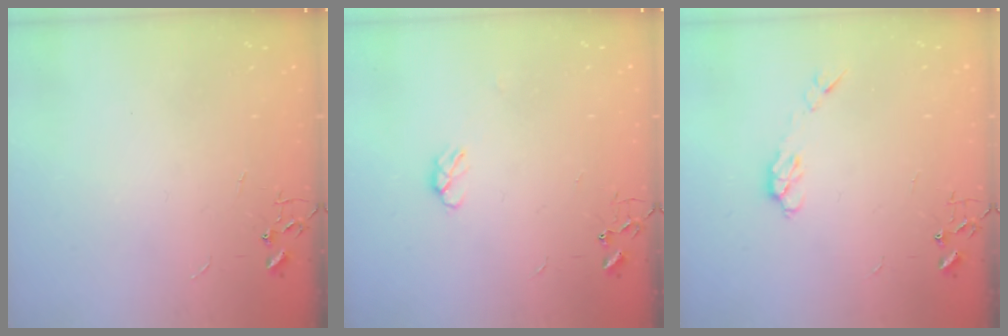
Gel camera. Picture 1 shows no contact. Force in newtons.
{"total": 4.4, "press": 4.3, "slide": 0.7}
{"total": 4.5, "press": 4.5, "slide": 0.7}